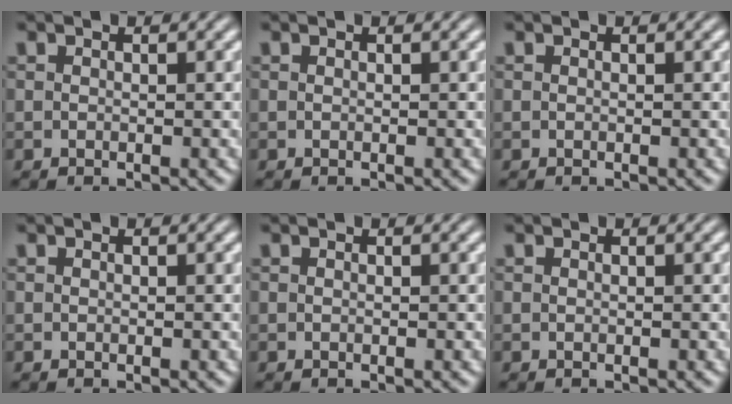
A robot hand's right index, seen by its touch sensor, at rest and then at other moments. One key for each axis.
{"total": 0.0}
{"total": 0.0}
{"total": 0.0}
{"total": 0.0}
{"total": 0.0}